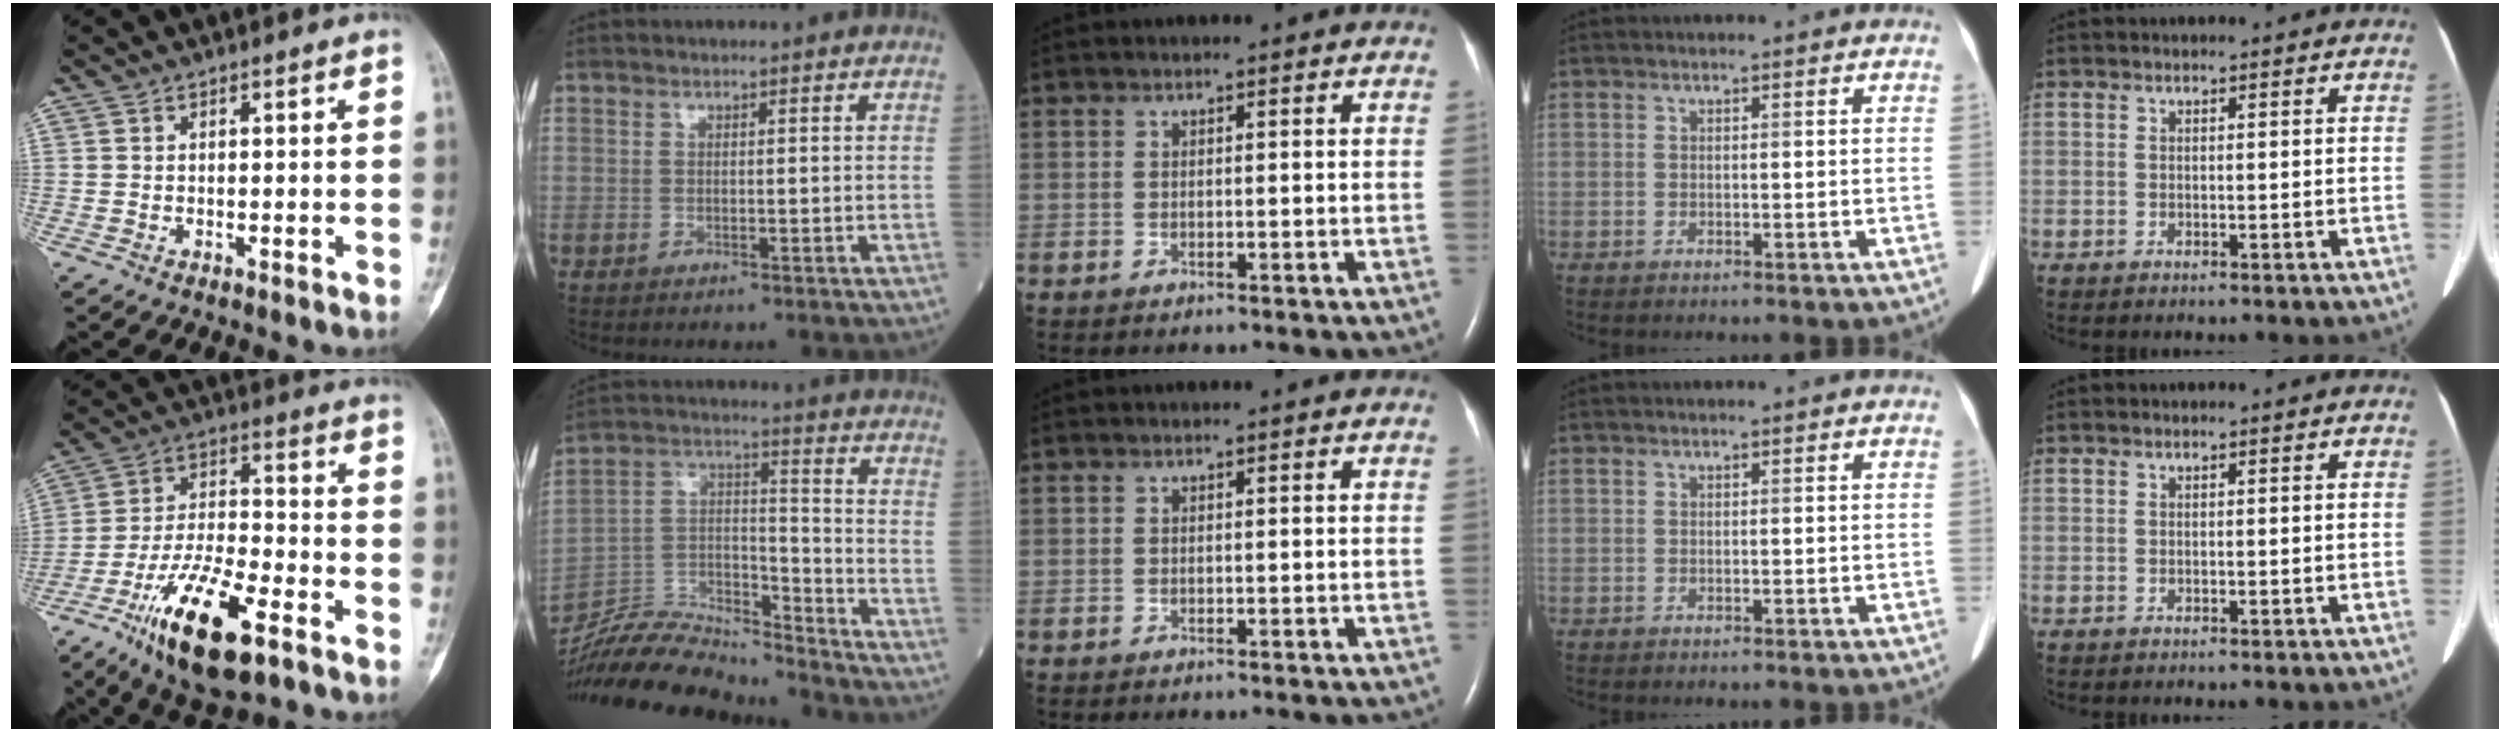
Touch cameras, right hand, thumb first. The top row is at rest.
{"thumb": {"total": 17.5, "force": [-9.7, 5.8, 13.4], "torque": [-0.242, 0.048, -0.168]}, "index": {"total": 17.5, "force": [-16.9, 2.2, 4.2], "torque": [-0.076, 0.031, -0.293]}}